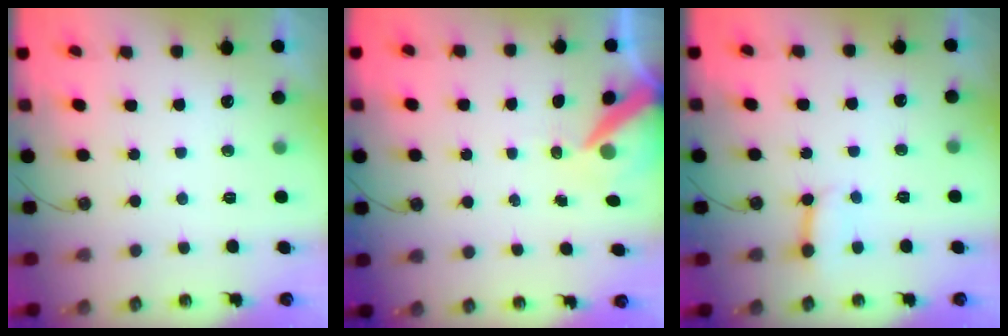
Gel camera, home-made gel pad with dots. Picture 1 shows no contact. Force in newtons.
{"total": 8.5, "press": 8.4, "slide": 1.2}
{"total": 4.0, "press": 3.9, "slide": 0.6}